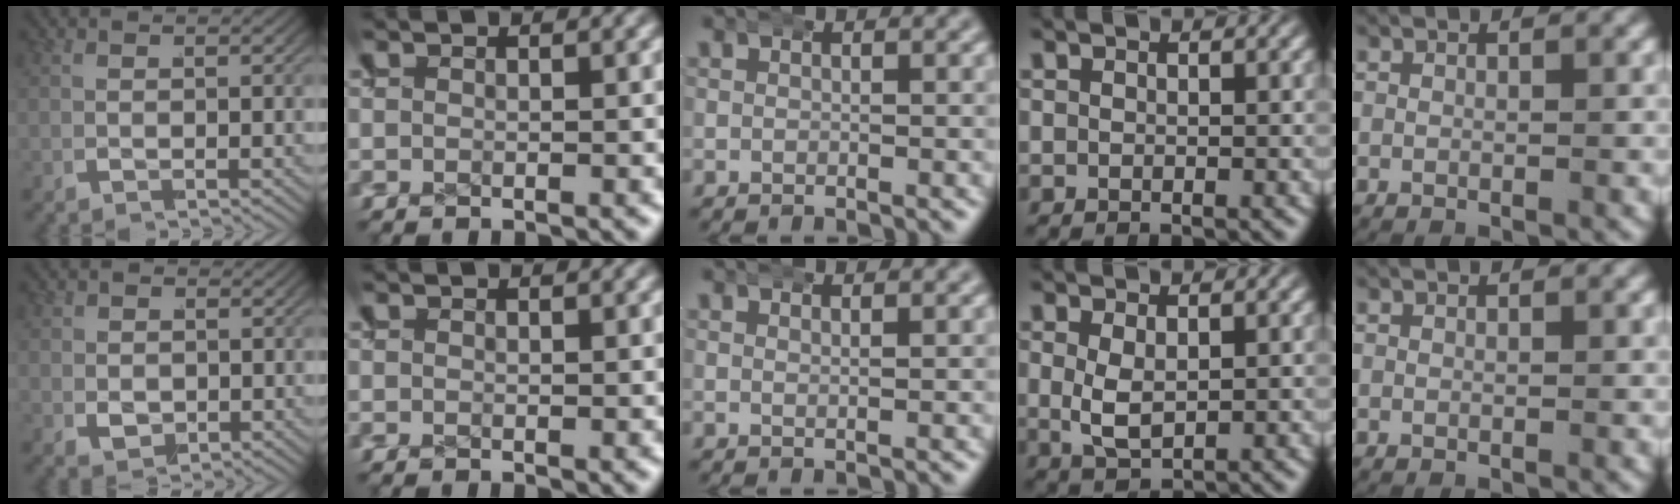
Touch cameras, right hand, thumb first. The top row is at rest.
{"thumb": {"total": 2.1, "force": [0.1, 1.8, 1.2], "torque": [-0.022, -0.019, 0.007]}, "middle": {"total": 0.7, "force": [0.7, -0.2, 0.2], "torque": [-0.001, -0.002, 0.009]}, "ring": {"total": 2.6, "force": [0.1, 1.7, 2.0], "torque": [-0.056, -0.020, 0.017]}}